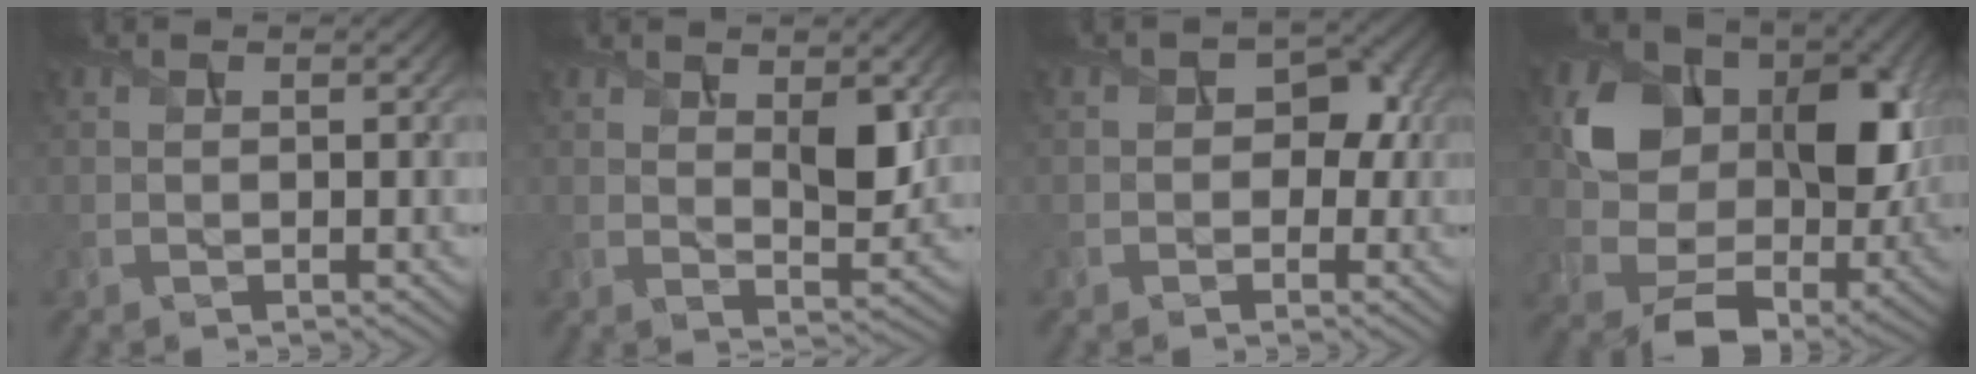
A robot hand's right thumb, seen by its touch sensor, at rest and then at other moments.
{"total": 5.0, "force": [2.1, 2.1, 4.0], "torque": [-0.067, -0.010, 0.040]}
{"total": 3.8, "force": [0.0, 3.1, 2.3], "torque": [-0.013, 0.004, -0.007]}
{"total": 14.7, "force": [2.6, 11.0, 9.4], "torque": [-0.154, -0.013, 0.052]}